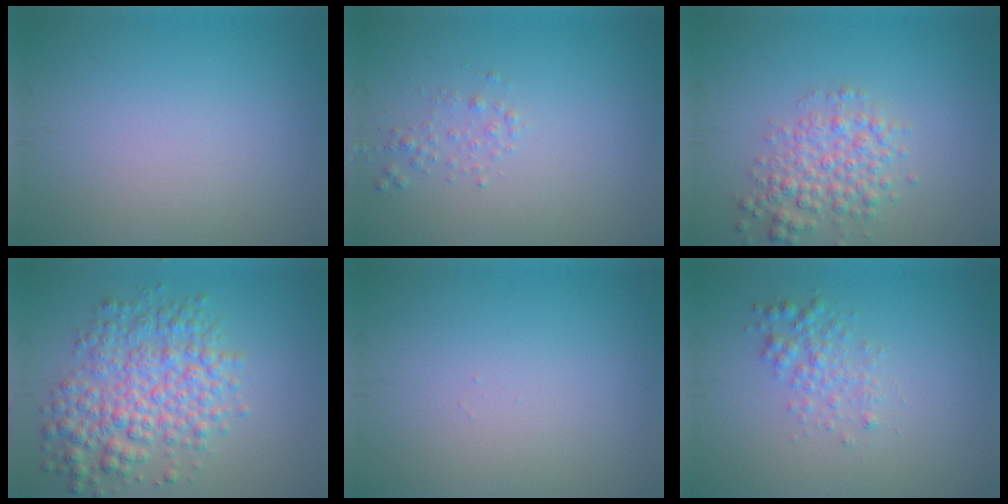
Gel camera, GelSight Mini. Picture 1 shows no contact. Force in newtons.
{"total": 1.0, "press": 1.0, "slide": 0.0}
{"total": 3.5, "press": 3.5, "slide": 0.1}
{"total": 6.3, "press": 6.3, "slide": 0.1}
{"total": 0.0}
{"total": 2.0, "press": 2.0, "slide": 0.0}